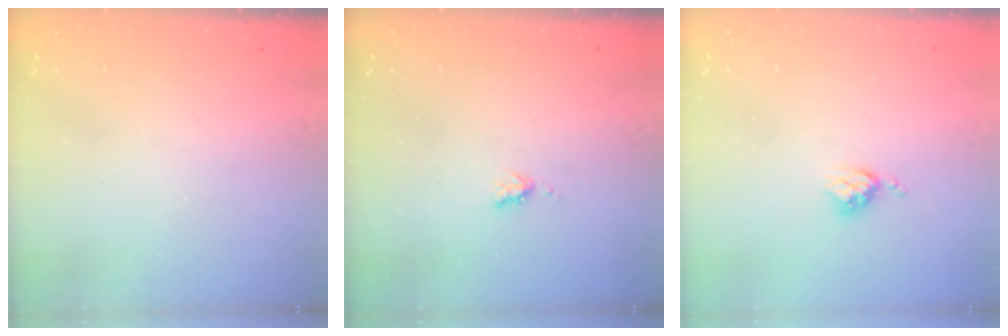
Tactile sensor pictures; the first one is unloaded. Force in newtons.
{"total": 3.3, "press": 3.3, "slide": 0.6}
{"total": 3.6, "press": 3.6, "slide": 0.4}